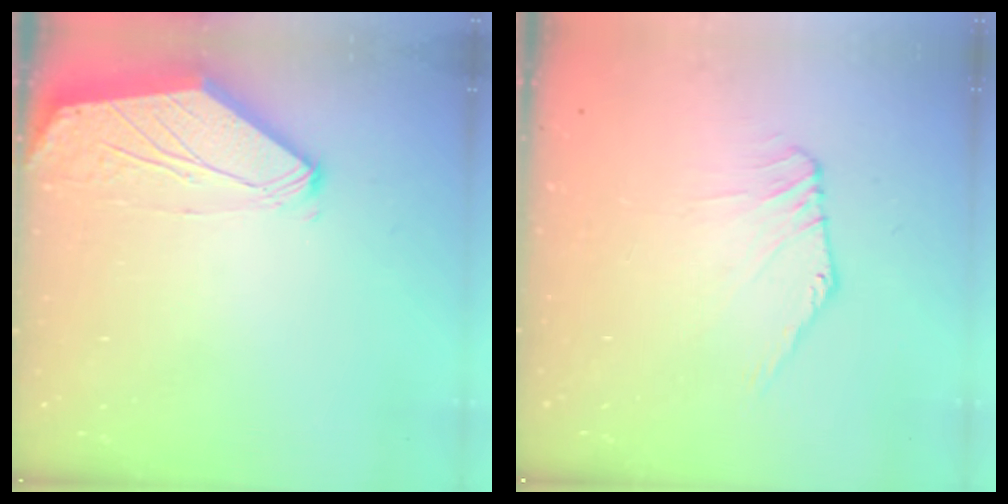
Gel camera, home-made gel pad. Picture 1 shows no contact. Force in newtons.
{"total": 1.1, "press": 1.0, "slide": 0.3}